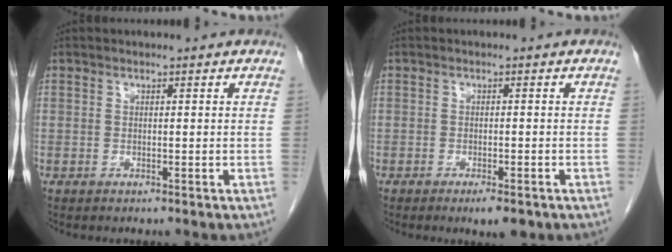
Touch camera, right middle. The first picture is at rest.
{"total": 3.2, "force": [-2.0, 0.7, 2.3], "torque": [-0.032, -0.005, -0.024]}